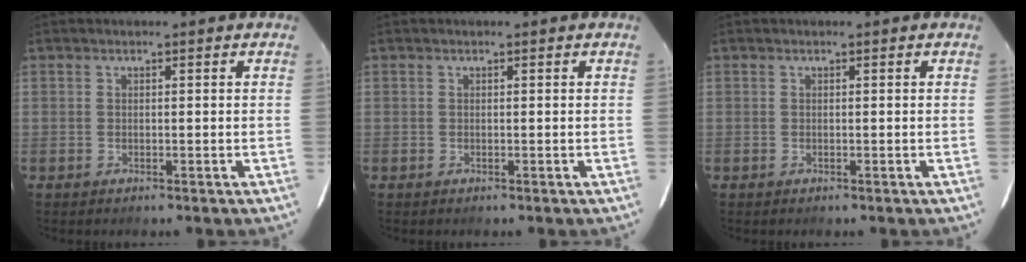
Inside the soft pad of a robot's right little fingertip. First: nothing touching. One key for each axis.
{"total": 0.0}
{"total": 0.0}